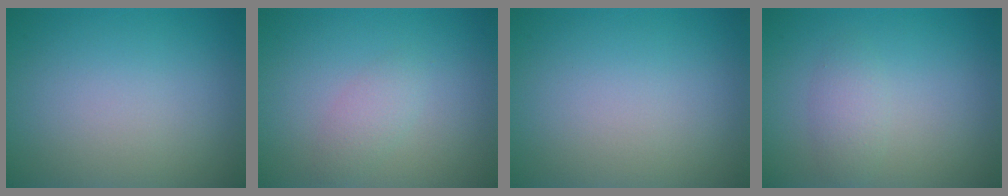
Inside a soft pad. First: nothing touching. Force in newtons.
{"total": 1.5, "press": 1.5, "slide": 0.1}
{"total": 0.0}
{"total": 1.7, "press": 1.7, "slide": 0.0}